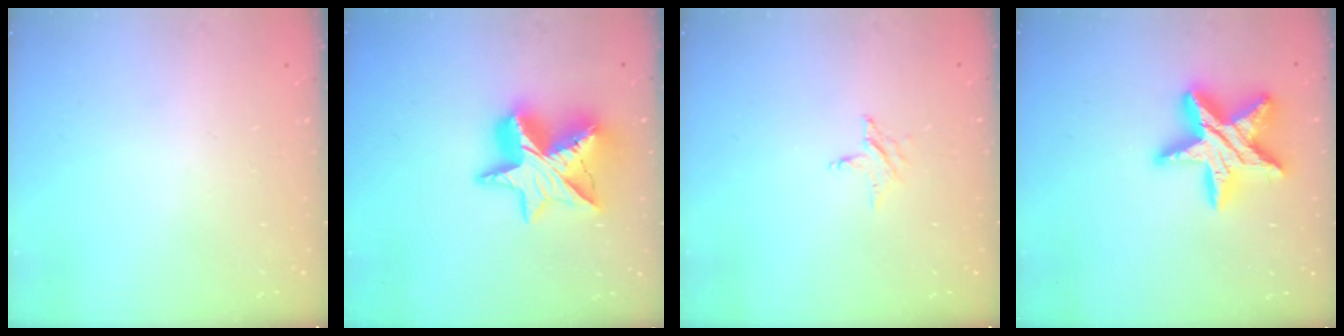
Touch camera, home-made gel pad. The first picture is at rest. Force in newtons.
{"total": 18.3, "press": 18.2, "slide": 1.3}
{"total": 2.8, "press": 2.8, "slide": 0.3}
{"total": 19.4, "press": 19.4, "slide": 1.4}